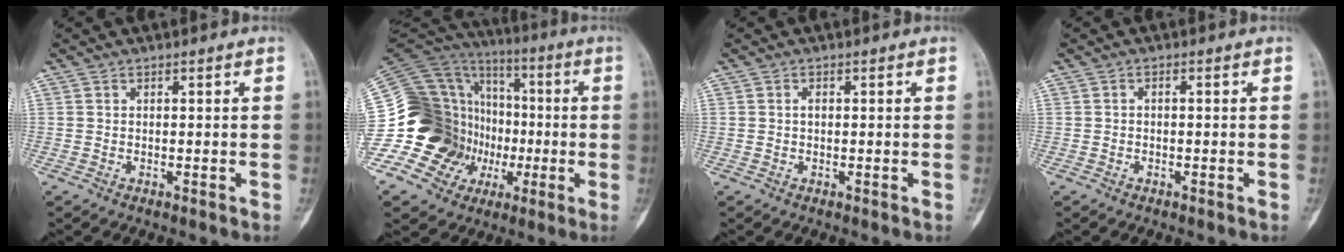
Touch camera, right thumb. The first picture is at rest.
{"total": 28.2, "force": [-5.8, 22.9, 15.3], "torque": [-0.285, 0.085, -0.095]}
{"total": 0.6, "force": [0.0, 0.4, 0.5], "torque": [-0.009, 0.000, 0.001]}
{"total": 0.6, "force": [-0.2, 0.3, 0.5], "torque": [-0.007, 0.006, -0.007]}